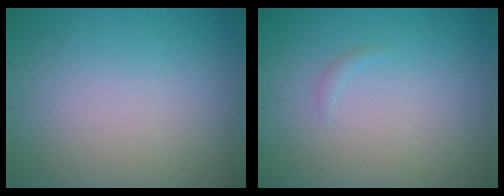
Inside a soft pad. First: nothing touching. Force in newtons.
{"total": 0.5, "press": 0.5, "slide": 0.1}